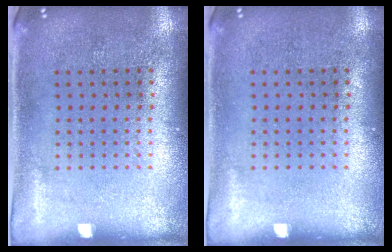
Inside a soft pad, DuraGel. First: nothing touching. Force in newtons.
{"total": 0.0}